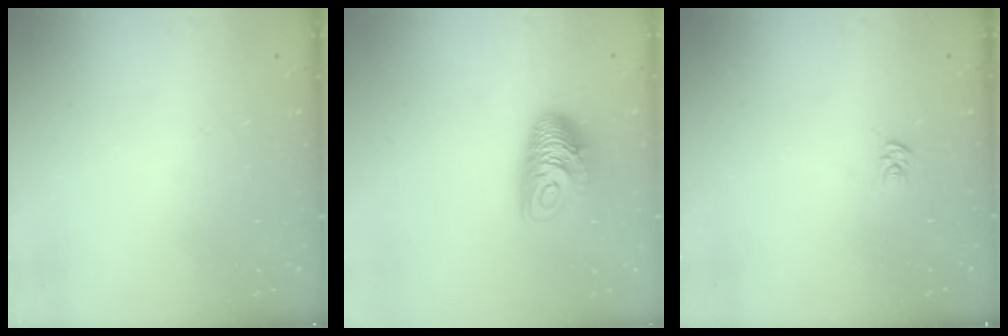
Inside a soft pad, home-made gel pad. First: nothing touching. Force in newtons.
{"total": 10.2, "press": 10.2, "slide": 0.6}
{"total": 2.5, "press": 2.5, "slide": 0.1}